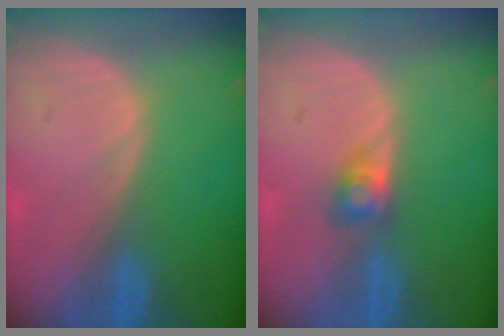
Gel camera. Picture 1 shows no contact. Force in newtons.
{"total": 2.7, "press": 2.5, "slide": 1.0}